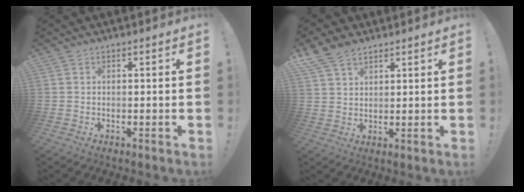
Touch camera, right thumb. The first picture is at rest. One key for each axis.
{"total": 7.1, "fx": 5.4, "fy": 3.6, "fz": 2.8, "tx": -0.052, "ty": -0.022, "tz": 0.106}